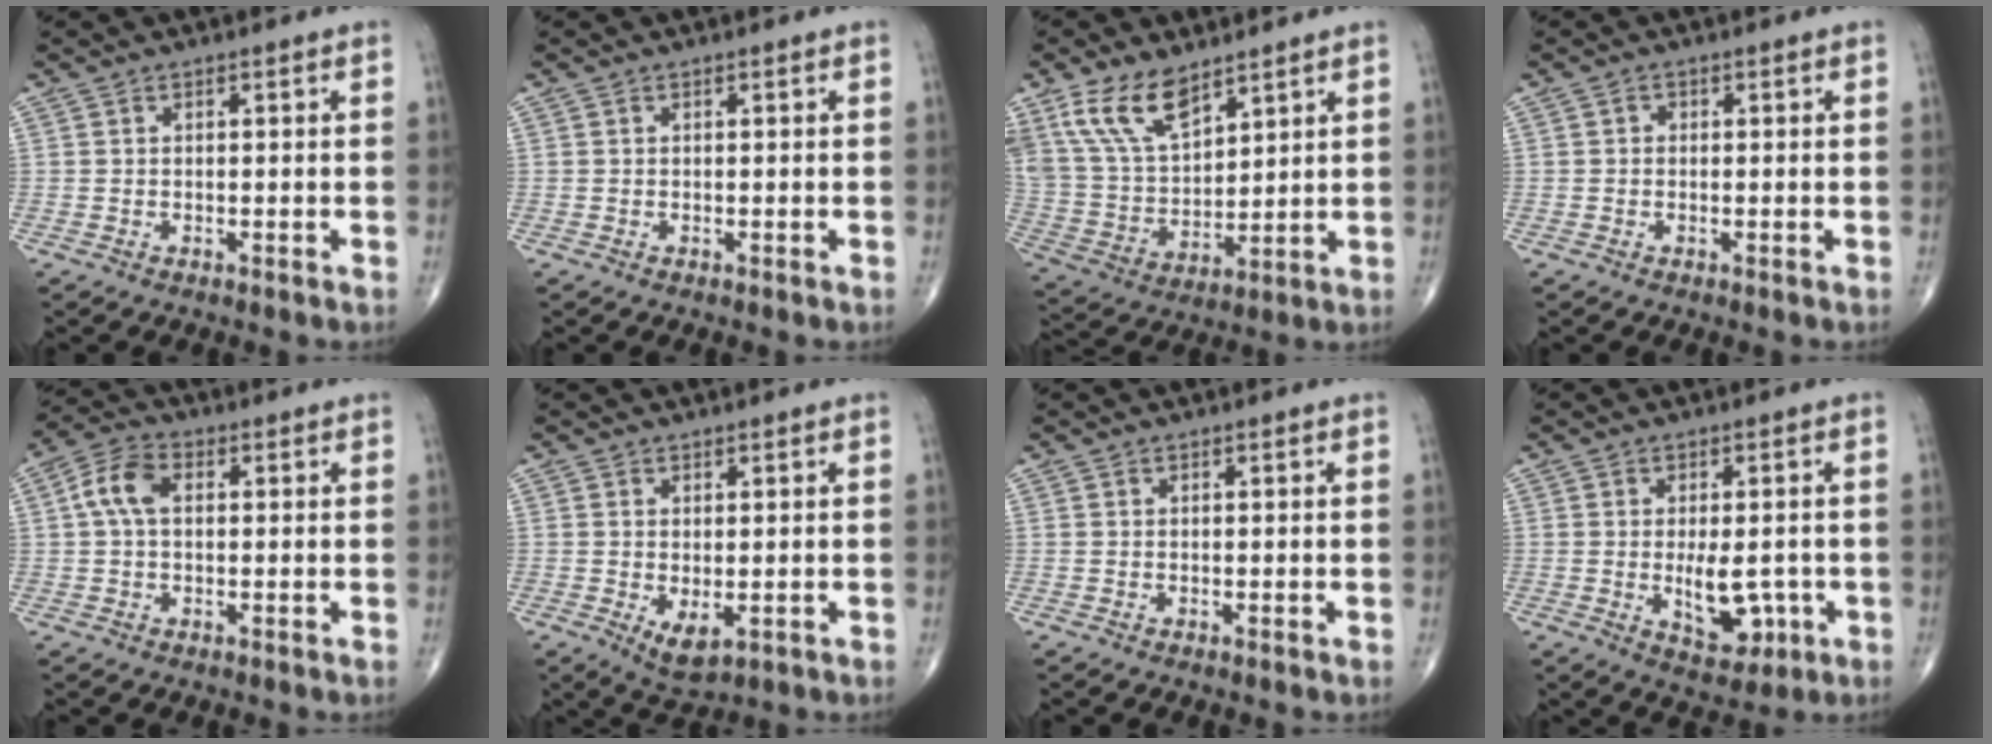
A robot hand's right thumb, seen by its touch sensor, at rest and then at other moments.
{"total": 0.0}
{"total": 13.9, "force": [8.9, 6.8, 8.2], "torque": [-0.142, -0.035, 0.190]}
{"total": 0.7, "force": [0.0, 0.7, 0.3], "torque": [0.001, 0.002, -0.004]}
{"total": 6.3, "force": [1.0, 3.9, 4.9], "torque": [-0.104, 0.020, 0.012]}
{"total": 4.4, "force": [-0.9, 2.1, 3.8], "torque": [-0.058, -0.012, -0.004]}
{"total": 0.0}
{"total": 8.0, "force": [-1.4, 4.1, 6.7], "torque": [-0.078, -0.008, -0.009]}